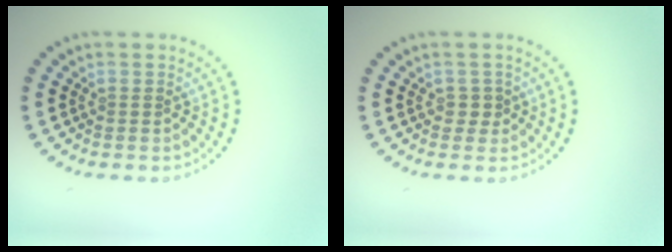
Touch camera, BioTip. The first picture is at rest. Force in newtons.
{"total": 1.1, "press": 0.9, "slide": 0.6}